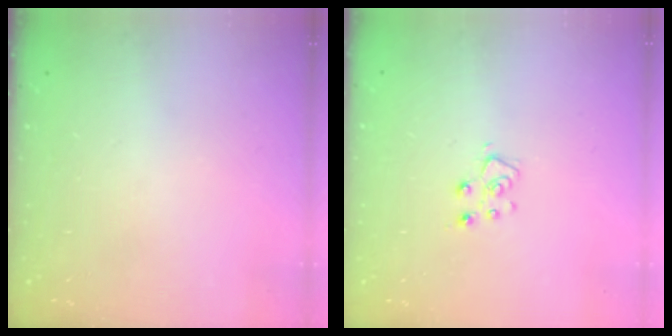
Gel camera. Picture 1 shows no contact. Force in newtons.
{"total": 5.7, "press": 5.7, "slide": 0.5}